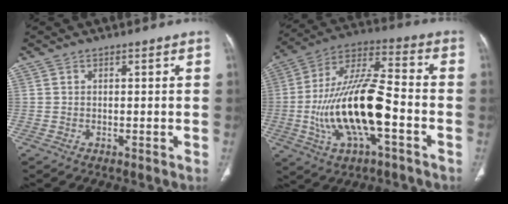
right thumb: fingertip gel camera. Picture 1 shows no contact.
{"total": 19.9, "force": [-4.6, 7.4, 17.8], "torque": [-0.348, 0.039, -0.080]}